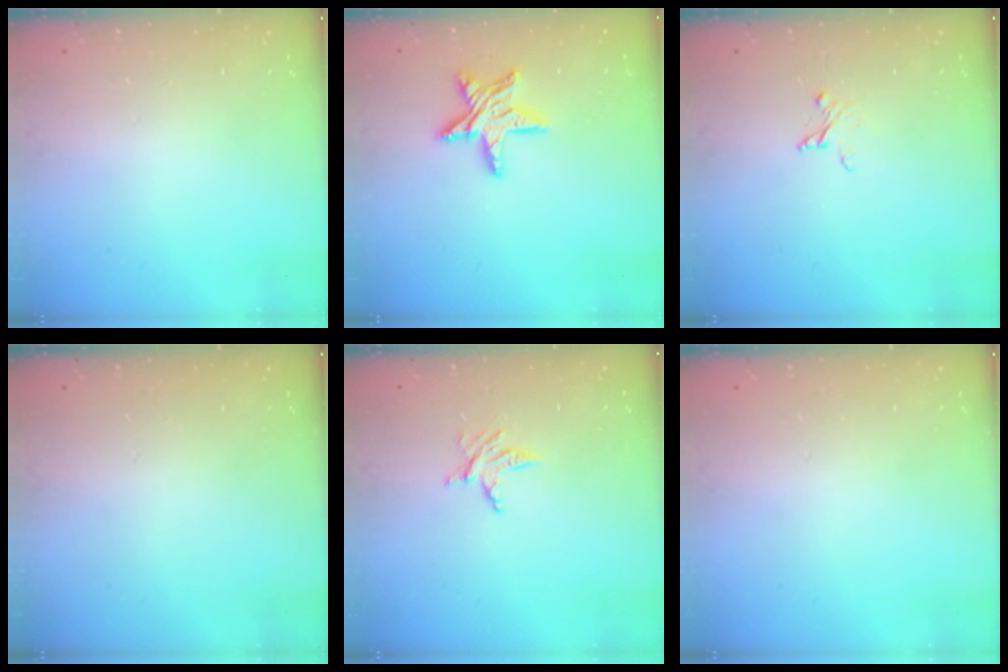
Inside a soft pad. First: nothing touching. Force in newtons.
{"total": 11.1, "press": 11.1, "slide": 1.0}
{"total": 2.8, "press": 2.7, "slide": 0.3}
{"total": 0.0}
{"total": 3.4, "press": 3.3, "slide": 0.4}
{"total": 0.0}